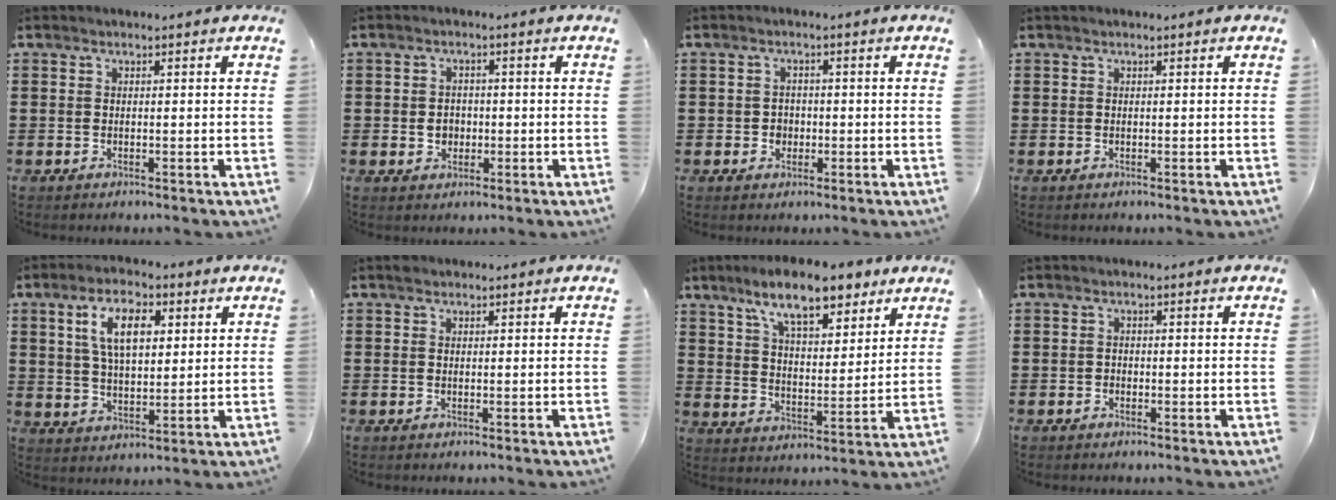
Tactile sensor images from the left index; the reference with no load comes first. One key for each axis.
{"total": 2.6, "fx": -0.4, "fy": 2.2, "fz": 1.2, "tx": -0.030, "ty": 0.005, "tz": -0.010}
{"total": 1.8, "fx": -0.4, "fy": 1.7, "fz": 0.4, "tx": -0.015, "ty": 0.004, "tz": -0.012}
{"total": 0.0}
{"total": 8.7, "fx": 3.7, "fy": 3.9, "fz": 6.8, "tx": -0.130, "ty": 0.009, "tz": 0.060}
{"total": 0.5, "fx": 0.4, "fy": 0.3, "fz": 0.1, "tx": -0.003, "ty": 0.002, "tz": 0.008}
{"total": 10.9, "fx": 8.3, "fy": 3.1, "fz": 6.4, "tx": -0.137, "ty": -0.011, "tz": 0.150}
{"total": 0.7, "fx": -0.5, "fy": 0.5, "fz": 0.1, "tx": -0.005, "ty": 0.001, "tz": -0.012}